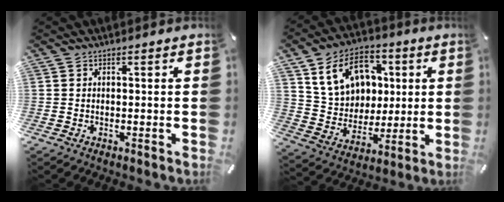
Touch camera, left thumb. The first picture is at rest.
{"total": 15.7, "force": [5.5, 12.9, 6.9], "torque": [-0.121, -0.004, 0.115]}